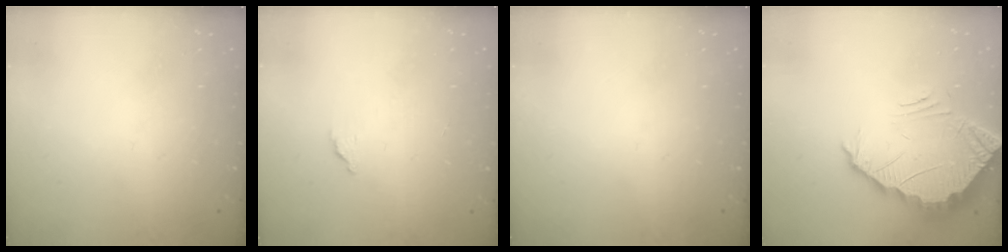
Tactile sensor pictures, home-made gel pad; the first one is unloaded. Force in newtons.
{"total": 2.0, "press": 2.0, "slide": 0.1}
{"total": 0.0}
{"total": 4.6, "press": 4.6, "slide": 0.3}